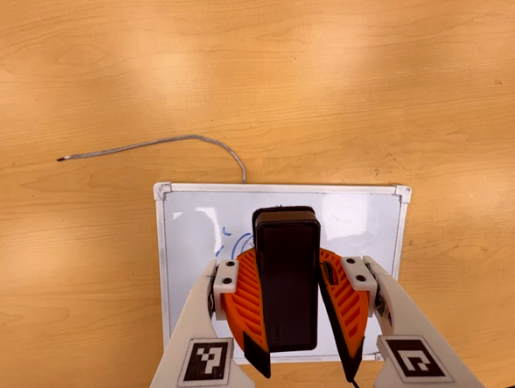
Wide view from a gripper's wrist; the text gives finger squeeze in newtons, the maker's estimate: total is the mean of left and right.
{"total": 9.2, "left": 9.0, "right": 9.4}